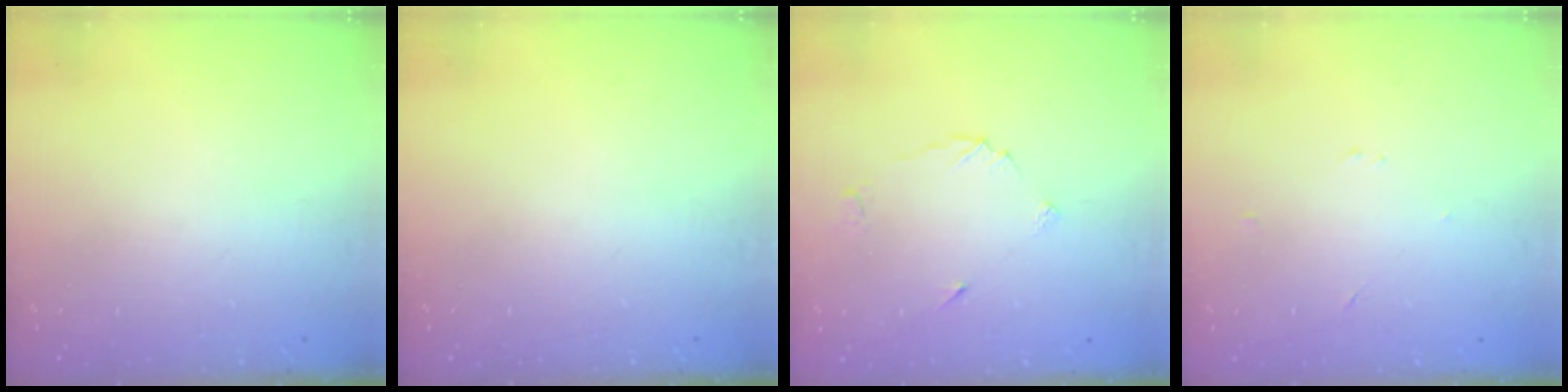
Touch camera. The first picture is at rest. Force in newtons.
{"total": 0.0}
{"total": 3.9, "press": 3.8, "slide": 0.5}
{"total": 2.2, "press": 2.2, "slide": 0.2}